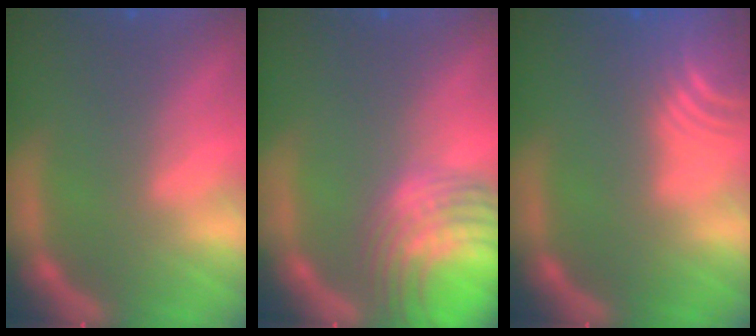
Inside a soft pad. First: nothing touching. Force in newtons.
{"total": 10.1}
{"total": 9.1}